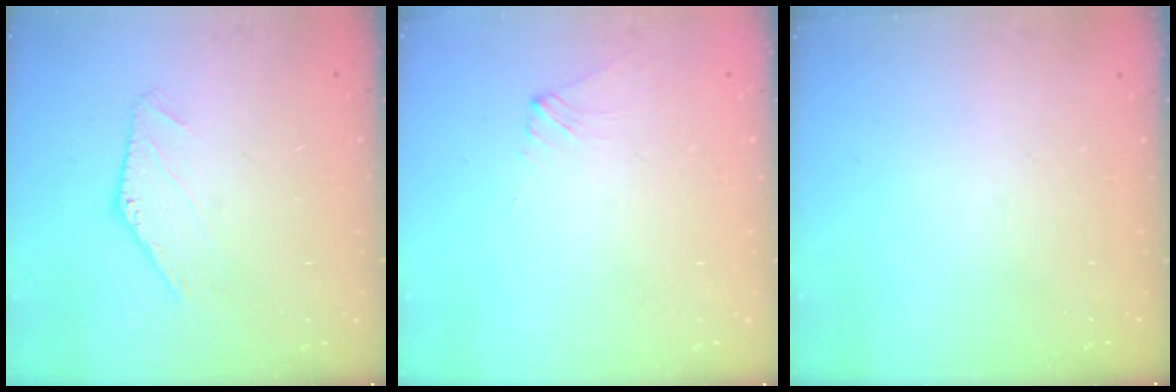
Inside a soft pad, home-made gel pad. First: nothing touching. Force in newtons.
{"total": 2.0, "press": 2.0, "slide": 0.3}
{"total": 0.0}